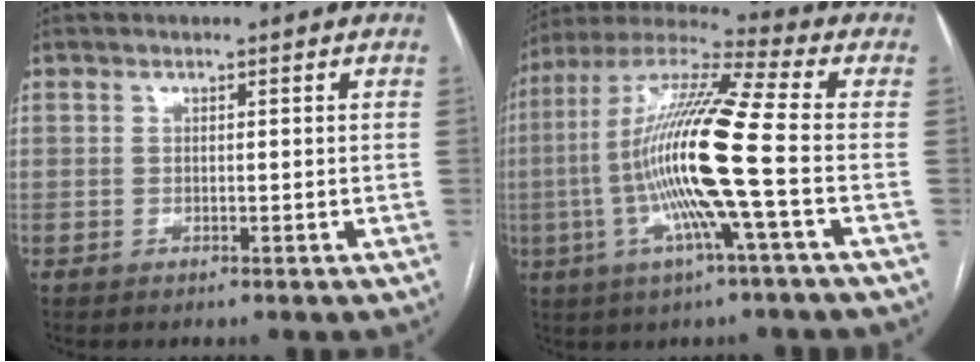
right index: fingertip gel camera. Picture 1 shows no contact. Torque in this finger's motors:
{"motor_torque": [2.14, 0.00, 1.05, 0.21]}